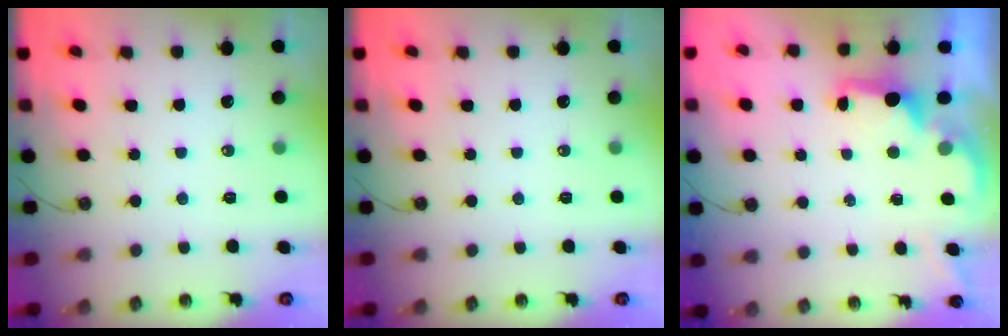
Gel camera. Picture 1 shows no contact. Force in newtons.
{"total": 0.0}
{"total": 1.9, "press": 1.7, "slide": 0.8}